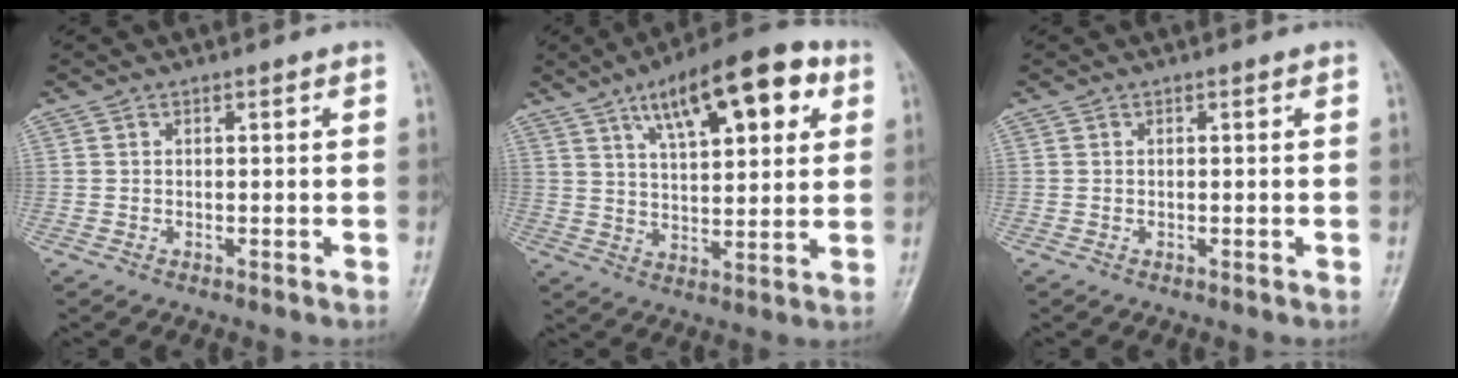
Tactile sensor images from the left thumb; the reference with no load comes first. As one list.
[{"total": 17.6, "force": [8.1, 6.8, 14.1], "torque": [-0.176, -0.012, 0.122]}, {"total": 0.0}]